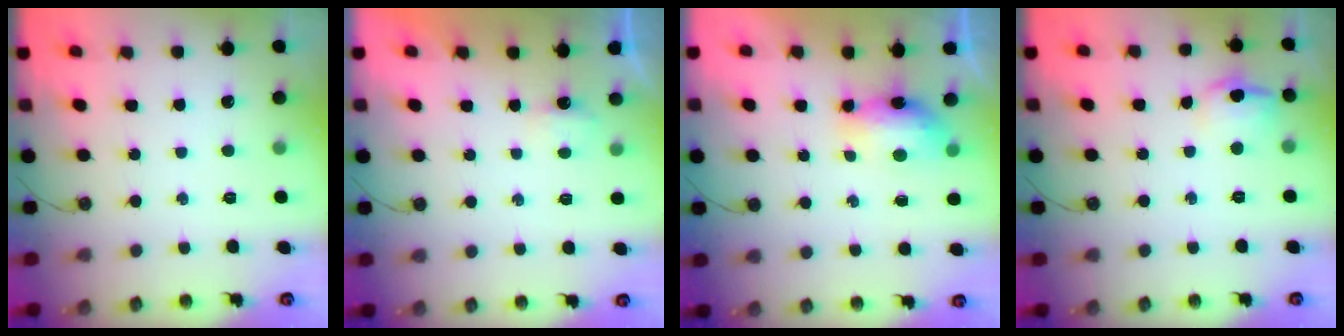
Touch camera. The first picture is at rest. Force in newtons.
{"total": 3.0, "press": 2.9, "slide": 0.5}
{"total": 10.0, "press": 8.3, "slide": 5.6}
{"total": 8.7, "press": 8.6, "slide": 1.4}